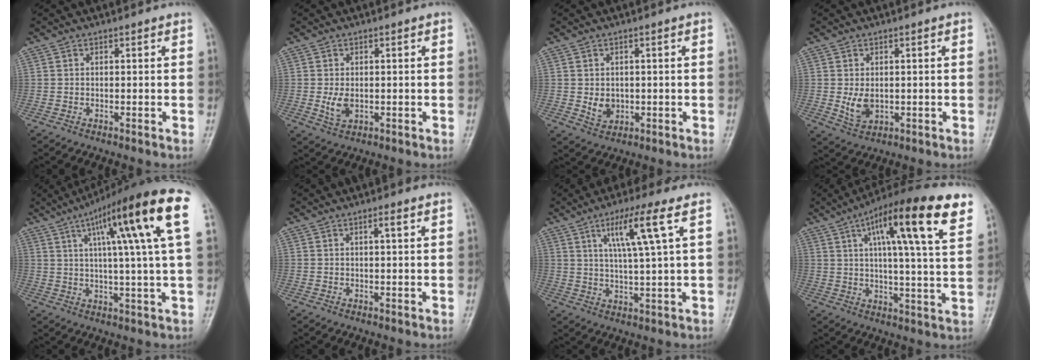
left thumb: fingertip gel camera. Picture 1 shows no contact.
{"total": 3.2, "force": [-0.3, 2.1, 2.4], "torque": [-0.041, -0.004, -0.001]}
{"total": 3.5, "force": [-0.2, 2.9, 1.9], "torque": [-0.016, -0.003, 0.006]}
{"total": 4.1, "force": [-0.2, 2.9, 2.9], "torque": [-0.042, -0.007, 0.007]}
{"total": 18.9, "force": [7.2, 1.6, 17.4], "torque": [-0.259, 0.005, 0.100]}
{"total": 1.5, "force": [0.6, 0.0, 1.4], "torque": [-0.027, 0.000, 0.011]}
{"total": 9.4, "force": [3.9, 0.0, 8.5], "torque": [-0.165, -0.011, 0.072]}
{"total": 20.1, "force": [9.6, 3.8, 17.2], "torque": [-0.245, -0.009, 0.139]}